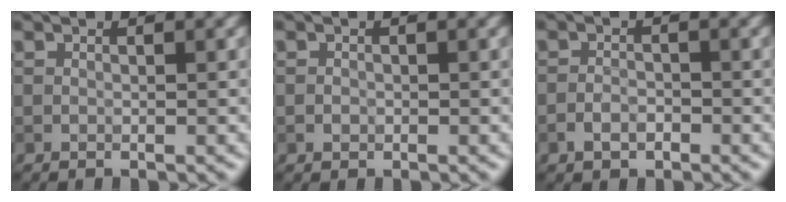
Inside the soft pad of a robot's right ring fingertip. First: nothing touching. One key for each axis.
{"total": 0.7, "fx": -0.2, "fy": 0.6, "fz": 0.2, "tx": 0.000, "ty": -0.003, "tz": -0.004}
{"total": 1.7, "fx": -0.9, "fy": 1.1, "fz": 1.0, "tx": -0.017, "ty": 0.001, "tz": -0.020}